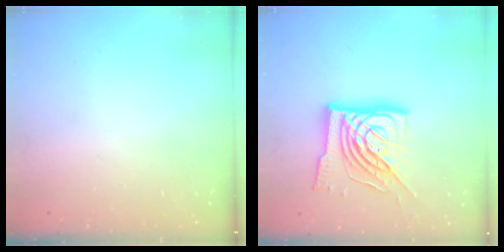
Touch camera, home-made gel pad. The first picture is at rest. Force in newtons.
{"total": 18.2, "press": 18.1, "slide": 1.9}